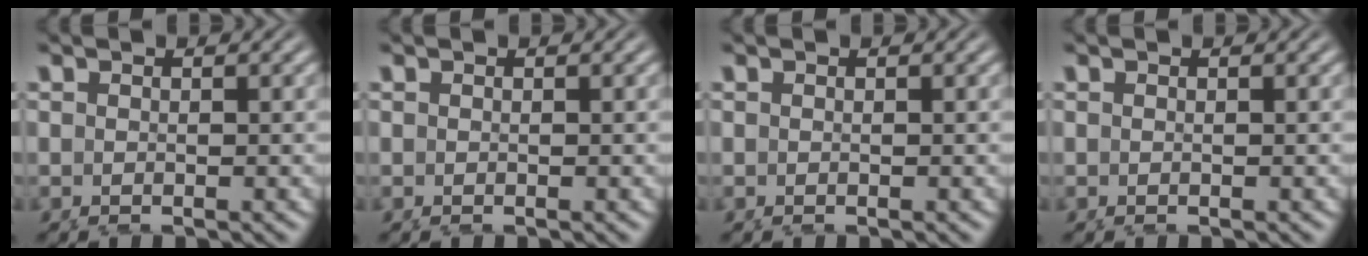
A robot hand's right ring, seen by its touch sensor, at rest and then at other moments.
{"total": 0.0}
{"total": 0.0}
{"total": 0.0}